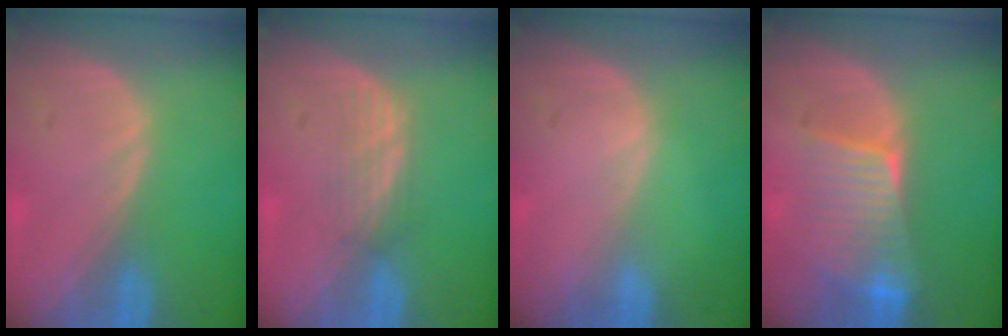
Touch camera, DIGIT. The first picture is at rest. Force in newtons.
{"total": 2.9, "press": 2.6, "slide": 1.2}
{"total": 0.0}
{"total": 6.6, "press": 6.5, "slide": 1.1}